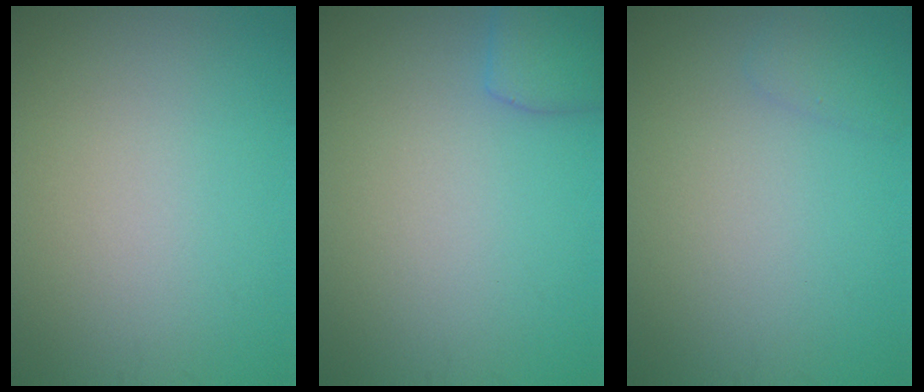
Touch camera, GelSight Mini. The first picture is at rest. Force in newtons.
{"total": 2.7, "press": 2.7, "slide": 0.1}
{"total": 1.0, "press": 1.0, "slide": 0.1}